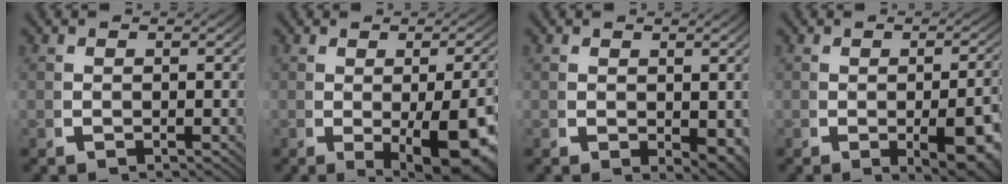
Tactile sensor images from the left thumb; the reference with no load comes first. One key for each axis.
{"total": 8.3, "fx": -2.0, "fy": 3.6, "fz": 7.2, "tx": -0.108, "ty": -0.027, "tz": -0.008}
{"total": 2.4, "fx": 0.3, "fy": 1.4, "fz": 1.9, "tx": -0.019, "ty": -0.017, "tz": 0.018}
{"total": 6.0, "fx": -1.5, "fy": 2.3, "fz": 5.3, "tx": -0.069, "ty": -0.012, "tz": -0.009}